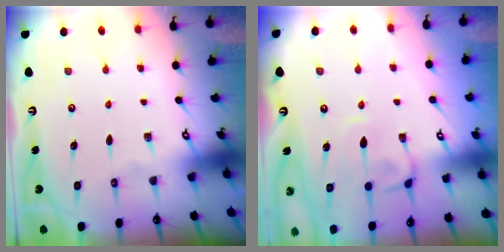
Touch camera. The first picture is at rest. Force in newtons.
{"total": 3.0, "press": 2.9, "slide": 0.7}